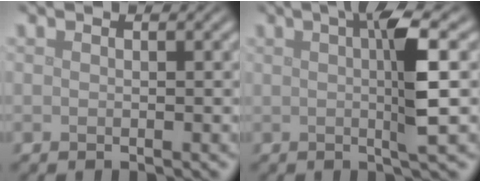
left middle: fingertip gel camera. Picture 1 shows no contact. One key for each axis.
{"total": 5.2, "fx": 0.8, "fy": 0.4, "fz": 5.1, "tx": -0.089, "ty": 0.006, "tz": 0.015}